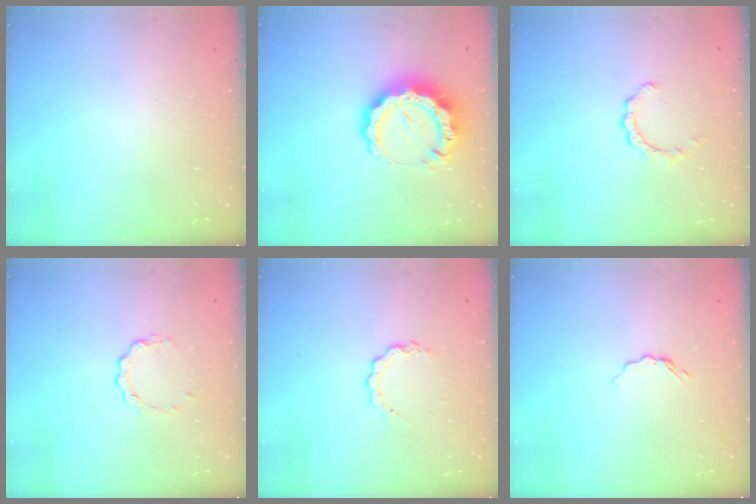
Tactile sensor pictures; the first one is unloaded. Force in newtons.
{"total": 14.7, "press": 14.6, "slide": 1.2}
{"total": 2.1, "press": 2.1, "slide": 0.2}
{"total": 3.7, "press": 3.7, "slide": 0.5}
{"total": 5.8, "press": 5.8, "slide": 0.5}
{"total": 4.5, "press": 4.5, "slide": 0.4}